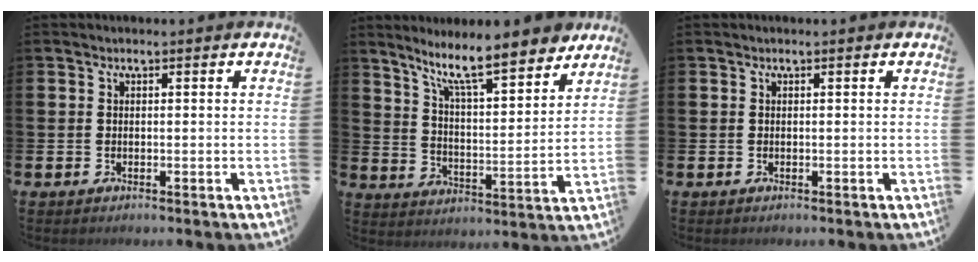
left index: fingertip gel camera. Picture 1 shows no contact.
{"total": 10.8, "force": [9.2, 1.8, 5.2], "torque": [-0.115, -0.055, 0.156]}
{"total": 0.0}